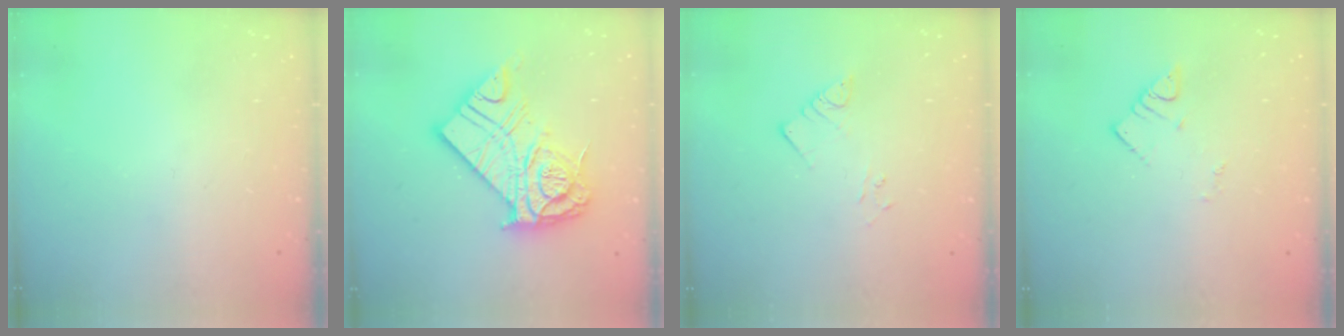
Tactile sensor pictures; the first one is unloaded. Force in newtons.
{"total": 20.3, "press": 20.1, "slide": 2.2}
{"total": 2.2, "press": 2.2, "slide": 0.2}
{"total": 2.7, "press": 2.7, "slide": 0.4}